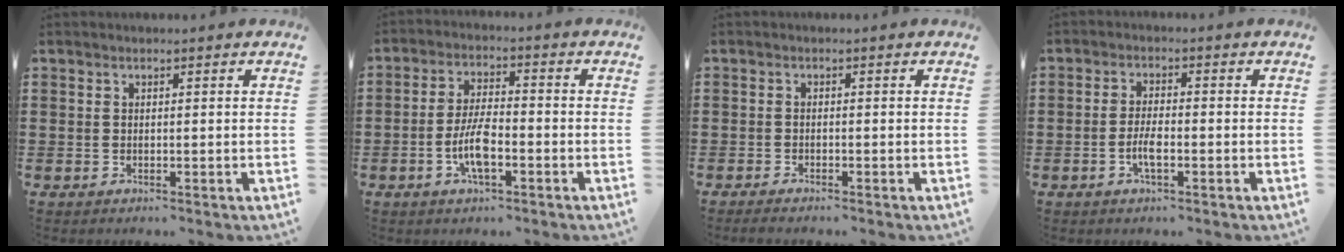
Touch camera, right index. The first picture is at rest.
{"total": 6.6, "force": [-2.3, 2.2, 5.8], "torque": [-0.132, -0.004, -0.049]}
{"total": 0.8, "force": [-0.8, -0.2, 0.2], "torque": [-0.004, -0.003, -0.013]}
{"total": 3.5, "force": [-1.3, 1.0, 3.1], "torque": [-0.069, -0.001, -0.028]}